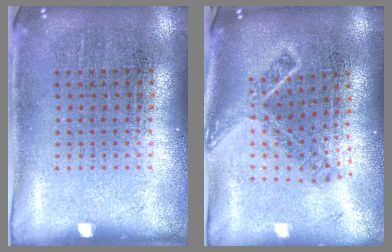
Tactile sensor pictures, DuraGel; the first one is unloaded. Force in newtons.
{"total": 1.9, "press": 1.4, "slide": 1.3}